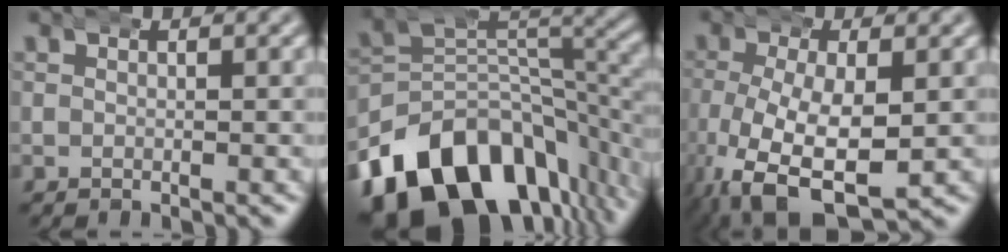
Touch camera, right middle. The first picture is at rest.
{"total": 18.2, "force": [-9.7, 10.8, 11.0], "torque": [-0.171, -0.038, -0.142]}
{"total": 10.0, "force": [-3.8, 5.3, 7.6], "torque": [-0.157, -0.038, -0.041]}